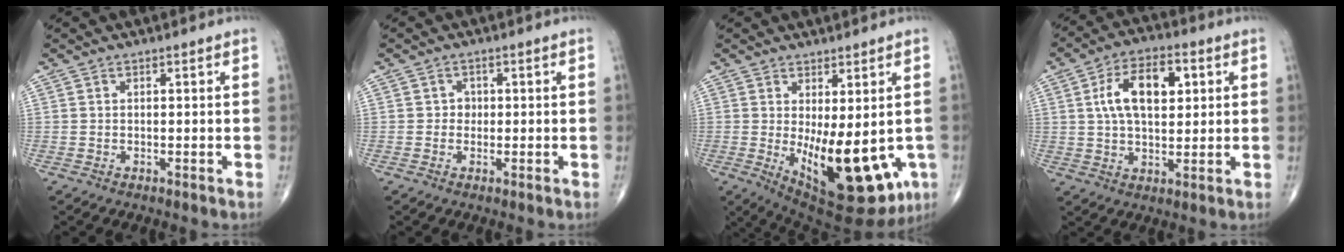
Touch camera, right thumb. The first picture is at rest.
{"total": 1.5, "force": [0.0, 1.4, 0.6], "torque": [0.002, 0.004, -0.003]}
{"total": 17.5, "force": [-3.4, 7.2, 15.6], "torque": [-0.210, -0.028, -0.021]}
{"total": 12.2, "force": [3.1, 6.5, 9.9], "torque": [-0.157, 0.007, 0.049]}